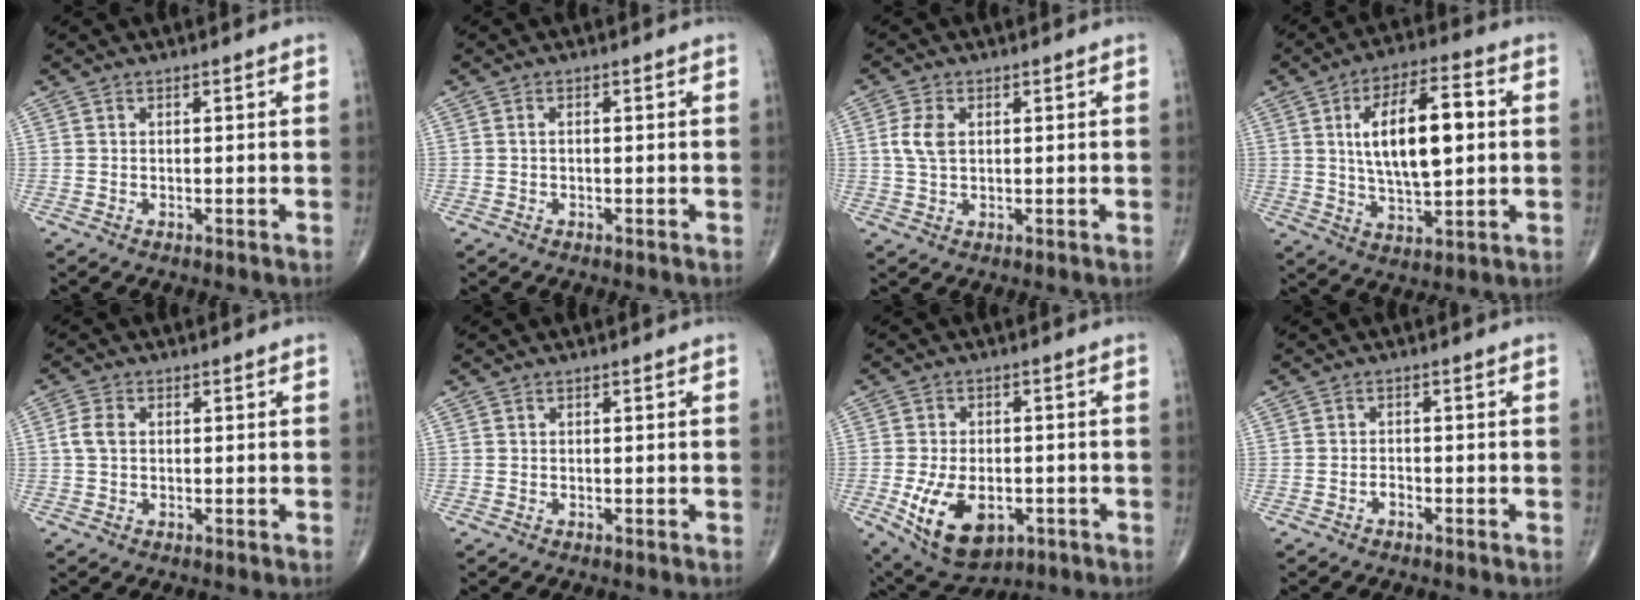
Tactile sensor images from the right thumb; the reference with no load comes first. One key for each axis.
{"total": 0.7, "fx": -0.1, "fy": 0.3, "fz": 0.6, "tx": -0.014, "ty": 0.003, "tz": -0.003}
{"total": 4.3, "fx": 0.8, "fy": 2.6, "fz": 3.4, "tx": -0.077, "ty": 0.002, "tz": 0.017}
{"total": 15.7, "fx": 2.4, "fy": 6.4, "fz": 14.2, "tx": -0.226, "ty": 0.005, "tz": 0.039}
{"total": 3.1, "fx": 0.3, "fy": 2.1, "fz": 2.3, "tx": -0.053, "ty": 0.006, "tz": 0.001}
{"total": 0.0}
{"total": 12.6, "fx": -4.0, "fy": 7.6, "fz": 9.2, "tx": -0.153, "ty": 0.004, "tz": -0.049}
{"total": 1.1, "fx": -0.8, "fy": 0.6, "fz": 0.4, "tx": -0.005, "ty": 0.005, "tz": -0.015}